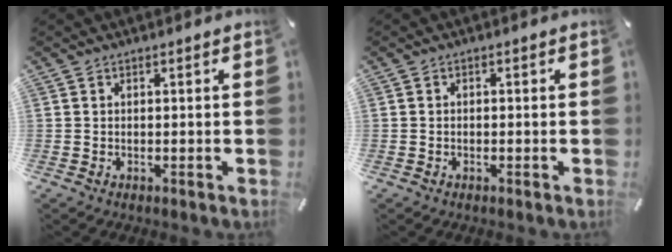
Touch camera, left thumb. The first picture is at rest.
{"total": 0.7, "force": [-0.4, 0.4, 0.3], "torque": [-0.007, 0.000, -0.009]}